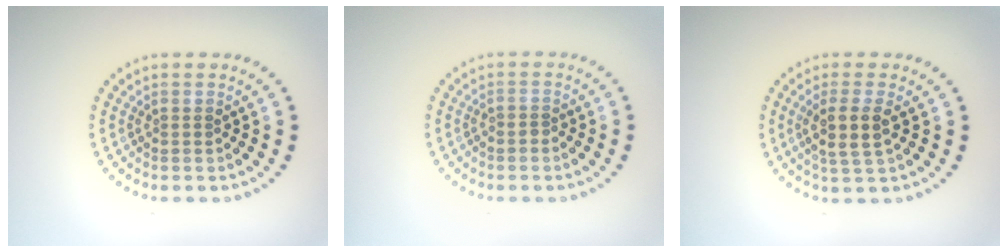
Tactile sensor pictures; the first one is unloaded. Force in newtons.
{"total": 0.6, "press": 0.3, "slide": 0.5}
{"total": 2.9, "press": 2.5, "slide": 1.5}